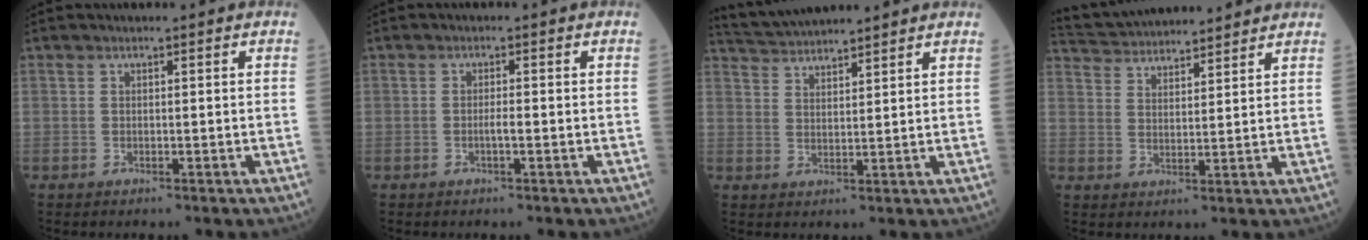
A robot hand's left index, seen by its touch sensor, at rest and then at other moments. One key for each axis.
{"total": 1.3, "fx": -0.6, "fy": 0.0, "fz": 1.1, "tx": -0.021, "ty": -0.002, "tz": -0.011}
{"total": 8.3, "fx": 8.0, "fy": 0.1, "fz": 2.2, "tx": -0.051, "ty": 0.036, "tz": 0.135}
{"total": 13.9, "fx": 13.2, "fy": 2.0, "fz": 3.8, "tx": -0.075, "ty": 0.040, "tz": 0.209}